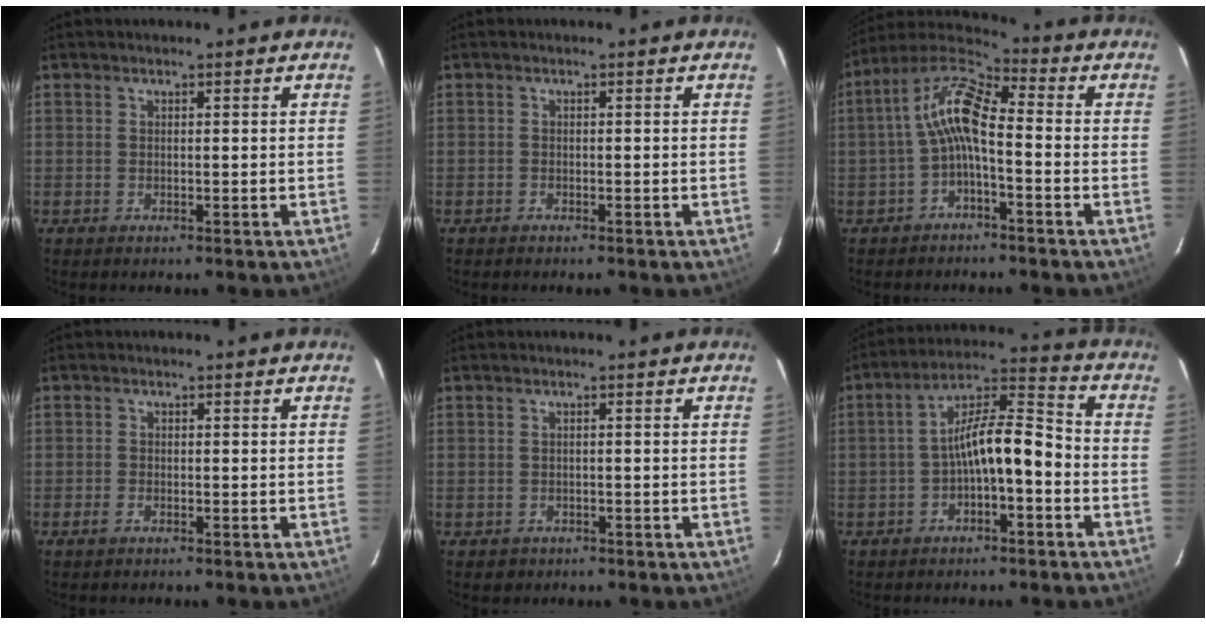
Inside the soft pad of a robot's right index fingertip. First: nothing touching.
{"total": 1.1, "force": [-0.9, 0.5, 0.2], "torque": [-0.012, 0.002, -0.016]}
{"total": 8.9, "force": [-1.8, 3.1, 8.2], "torque": [-0.176, 0.023, -0.037]}
{"total": 1.3, "force": [-0.9, 0.7, 0.7], "torque": [-0.015, -0.001, -0.019]}
{"total": 1.8, "force": [-0.8, 1.5, 0.3], "torque": [-0.009, 0.002, -0.005]}
{"total": 9.4, "force": [-3.1, 3.0, 8.4], "torque": [-0.154, 0.032, -0.048]}